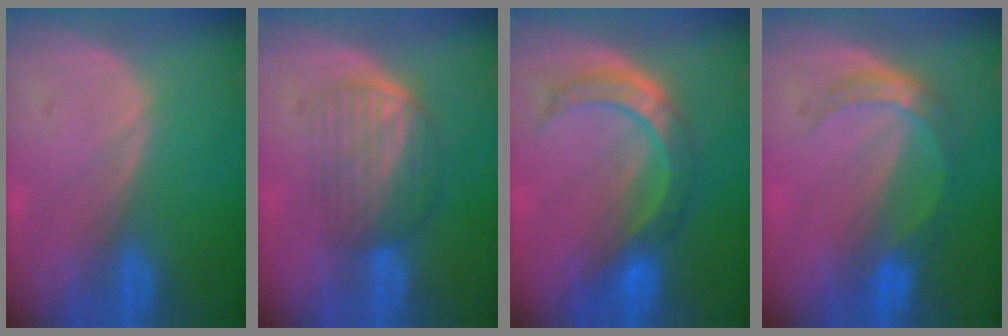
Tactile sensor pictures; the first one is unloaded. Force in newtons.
{"total": 5.8, "press": 5.5, "slide": 2.0}
{"total": 6.9, "press": 6.7, "slide": 1.9}
{"total": 5.0, "press": 4.5, "slide": 2.2}